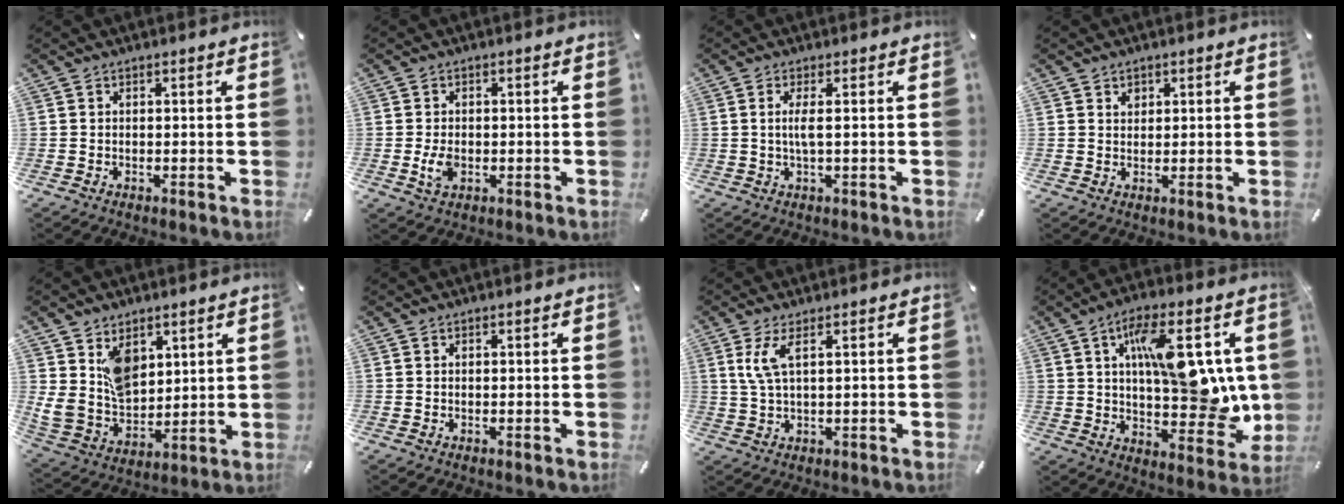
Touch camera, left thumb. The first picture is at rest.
{"total": 3.7, "force": [-0.7, 2.5, 2.6], "torque": [-0.066, -0.003, -0.015]}
{"total": 3.5, "force": [0.2, 0.4, 3.5], "torque": [-0.066, -0.004, 0.002]}
{"total": 1.4, "force": [0.8, 1.1, 0.1], "torque": [0.005, -0.002, 0.014]}
{"total": 10.9, "force": [5.4, 8.4, 4.3], "torque": [-0.093, -0.033, 0.111]}
{"total": 0.0}
{"total": 5.1, "force": [1.6, 1.1, 4.7], "torque": [-0.101, -0.003, 0.026]}
{"total": 18.9, "force": [4.7, 8.2, 16.4], "torque": [-0.230, -0.015, 0.077]}